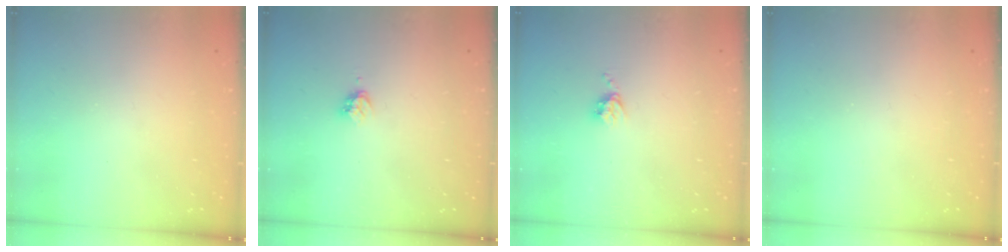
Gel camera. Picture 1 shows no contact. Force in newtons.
{"total": 3.2, "press": 3.1, "slide": 0.5}
{"total": 3.8, "press": 3.7, "slide": 0.5}
{"total": 0.0}